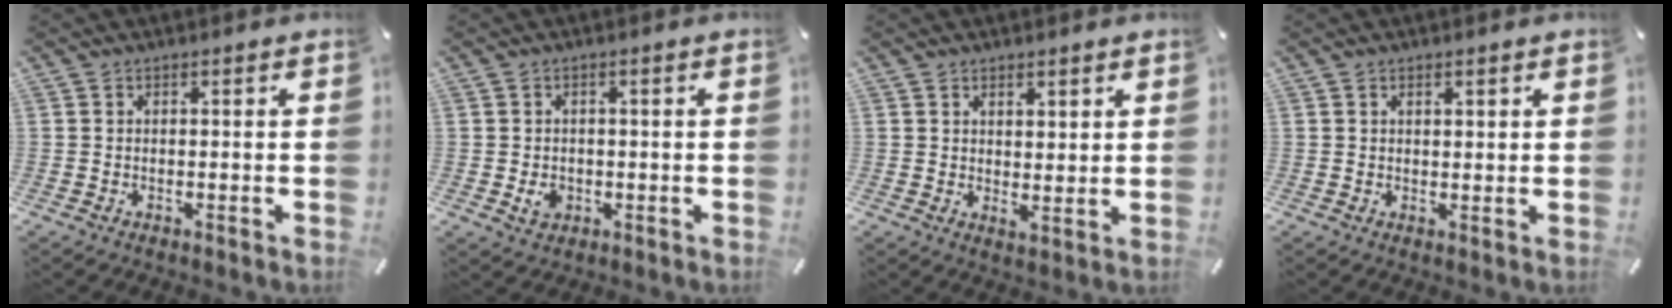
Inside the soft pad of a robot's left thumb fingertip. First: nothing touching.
{"total": 3.2, "force": [-0.6, 2.6, 1.7], "torque": [-0.029, -0.002, -0.013]}
{"total": 2.5, "force": [2.1, 1.2, 0.6], "torque": [0.003, -0.015, 0.036]}
{"total": 1.2, "force": [0.8, 0.6, 0.6], "torque": [-0.012, 0.001, 0.014]}